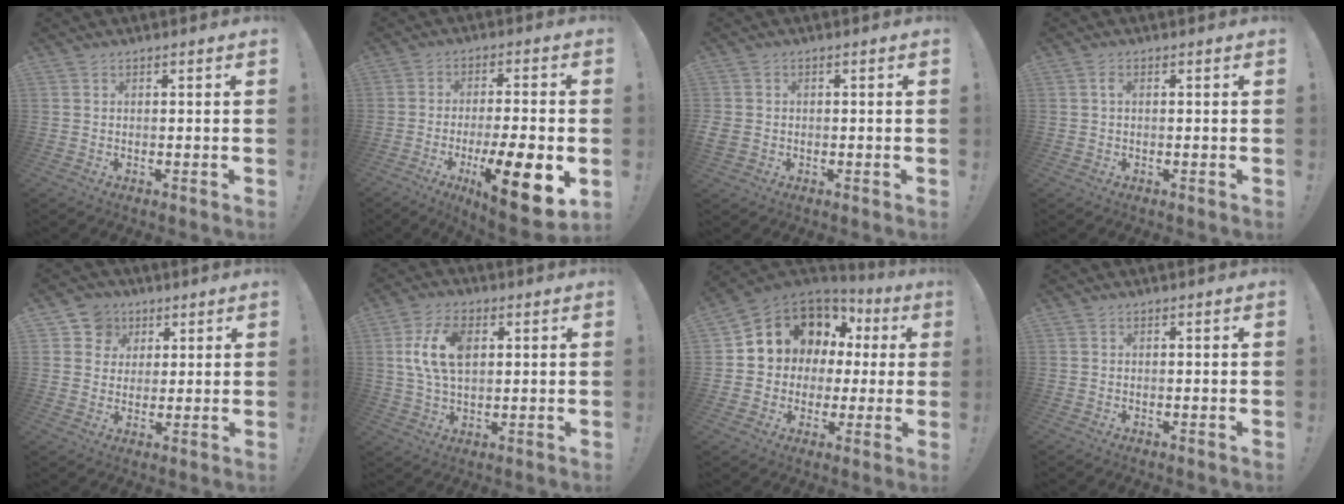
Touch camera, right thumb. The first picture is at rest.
{"total": 15.7, "force": [-5.8, 3.0, 14.3], "torque": [-0.202, 0.017, -0.084]}
{"total": 2.6, "force": [-0.4, 2.3, 1.0], "torque": [-0.022, 0.000, -0.006]}
{"total": 1.2, "force": [0.0, 0.6, 1.0], "torque": [-0.024, 0.005, 0.000]}
{"total": 7.6, "force": [3.0, 6.8, 1.2], "torque": [-0.013, -0.022, 0.060]}
{"total": 12.3, "force": [2.9, 7.3, 9.4], "torque": [-0.181, 0.005, 0.053]}
{"total": 10.1, "force": [4.1, 8.6, 3.3], "torque": [-0.049, -0.039, 0.091]}
{"total": 0.0}